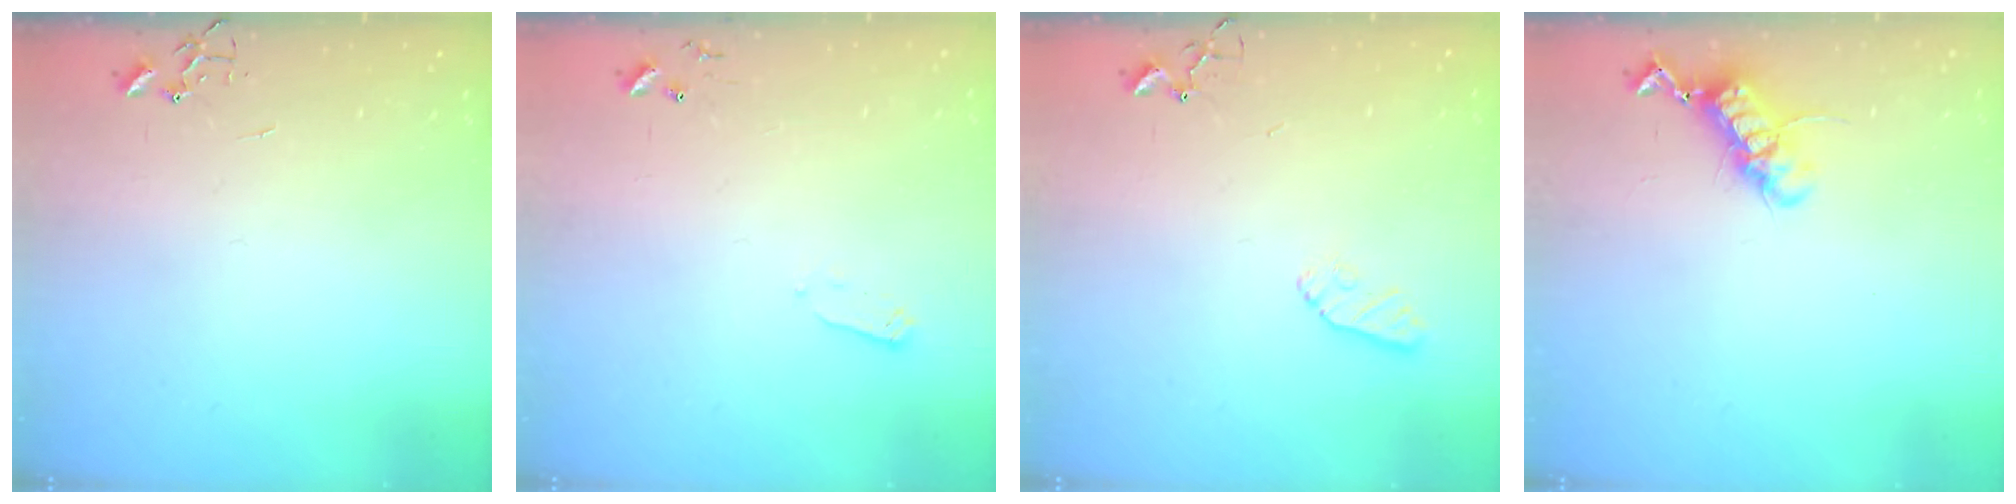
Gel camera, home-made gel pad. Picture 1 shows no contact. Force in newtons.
{"total": 2.4, "press": 2.4, "slide": 0.4}
{"total": 7.2, "press": 7.1, "slide": 0.8}
{"total": 11.8, "press": 11.8, "slide": 1.2}